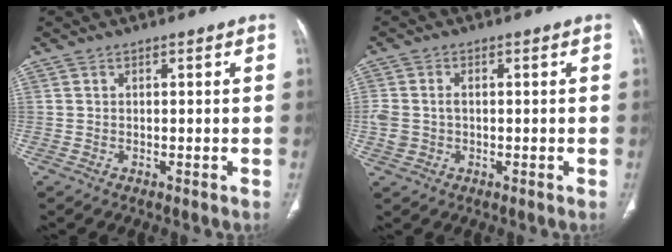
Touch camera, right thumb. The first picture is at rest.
{"total": 4.3, "force": [-0.1, 3.2, 2.8], "torque": [-0.066, 0.011, 0.003]}